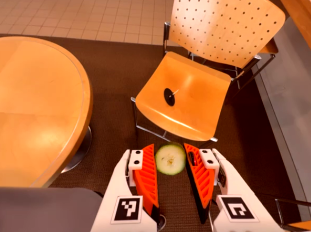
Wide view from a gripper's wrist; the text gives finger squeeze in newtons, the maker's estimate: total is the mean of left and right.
{"total": 9.7, "left": 9.8, "right": 9.6}